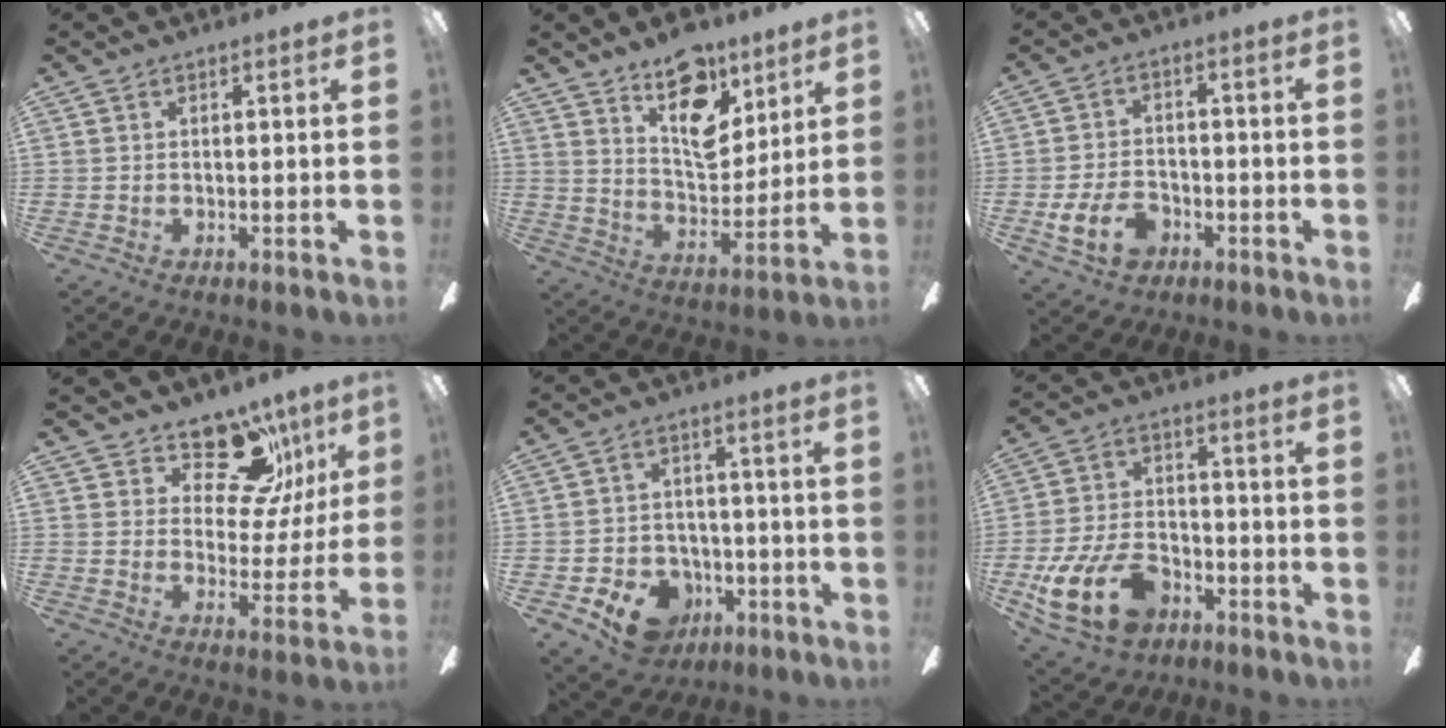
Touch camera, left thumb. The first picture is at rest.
{"total": 17.0, "force": [11.3, 8.2, 9.6], "torque": [-0.142, -0.068, 0.199]}
{"total": 10.0, "force": [-4.3, 6.7, 6.1], "torque": [-0.119, 0.022, -0.076]}
{"total": 15.1, "force": [9.5, 8.6, 8.0], "torque": [-0.127, -0.047, 0.171]}
{"total": 10.5, "force": [-5.7, 7.7, 4.4], "torque": [-0.070, 0.044, -0.096]}
{"total": 18.0, "force": [-9.0, 10.5, 11.5], "torque": [-0.239, 0.052, -0.154]}